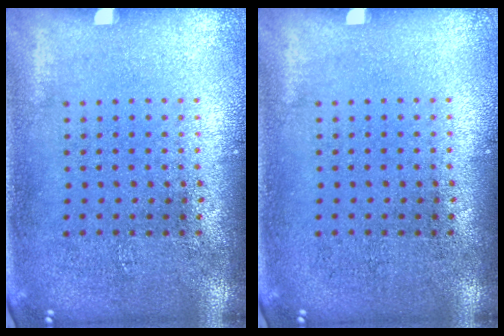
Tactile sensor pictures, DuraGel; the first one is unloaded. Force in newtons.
{"total": 0.0}